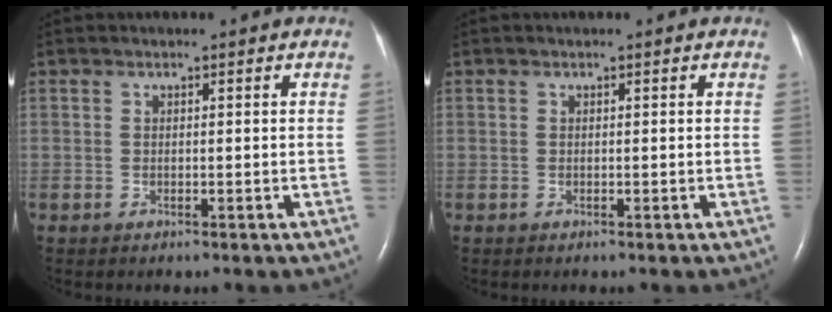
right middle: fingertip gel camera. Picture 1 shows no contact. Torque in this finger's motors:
{"motor_torque": [0.00, 0.00, 0.00, 0.00]}